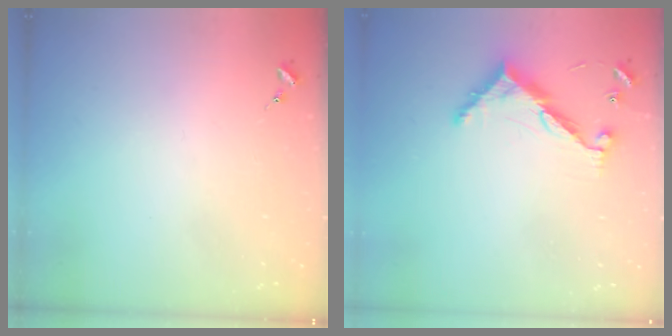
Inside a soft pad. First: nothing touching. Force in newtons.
{"total": 9.3, "press": 9.3, "slide": 0.3}